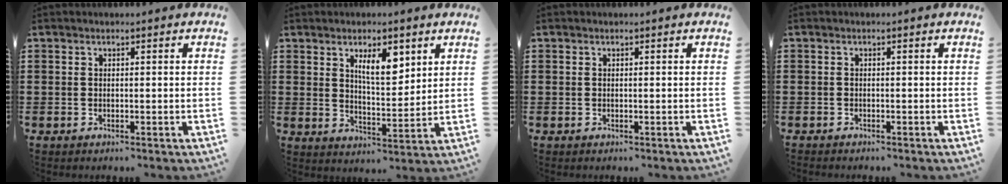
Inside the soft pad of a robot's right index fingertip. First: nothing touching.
{"total": 6.5, "force": [3.5, 2.4, 5.0], "torque": [-0.091, -0.001, 0.057]}
{"total": 0.0}
{"total": 0.6, "force": [-0.6, 0.2, 0.0], "torque": [-0.001, 0.000, -0.012]}